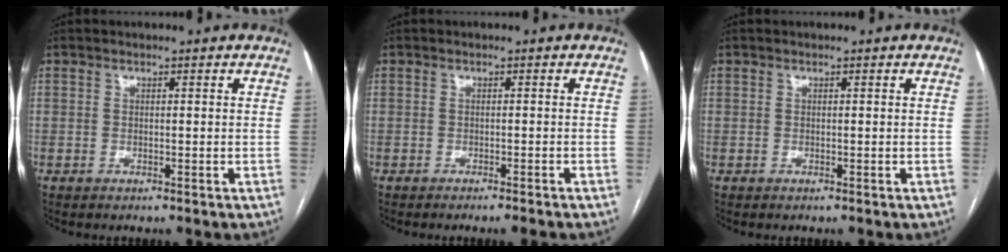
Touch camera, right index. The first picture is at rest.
{"total": 3.2, "force": [-2.7, -0.6, 1.5], "torque": [-0.016, 0.000, -0.036]}
{"total": 0.0}